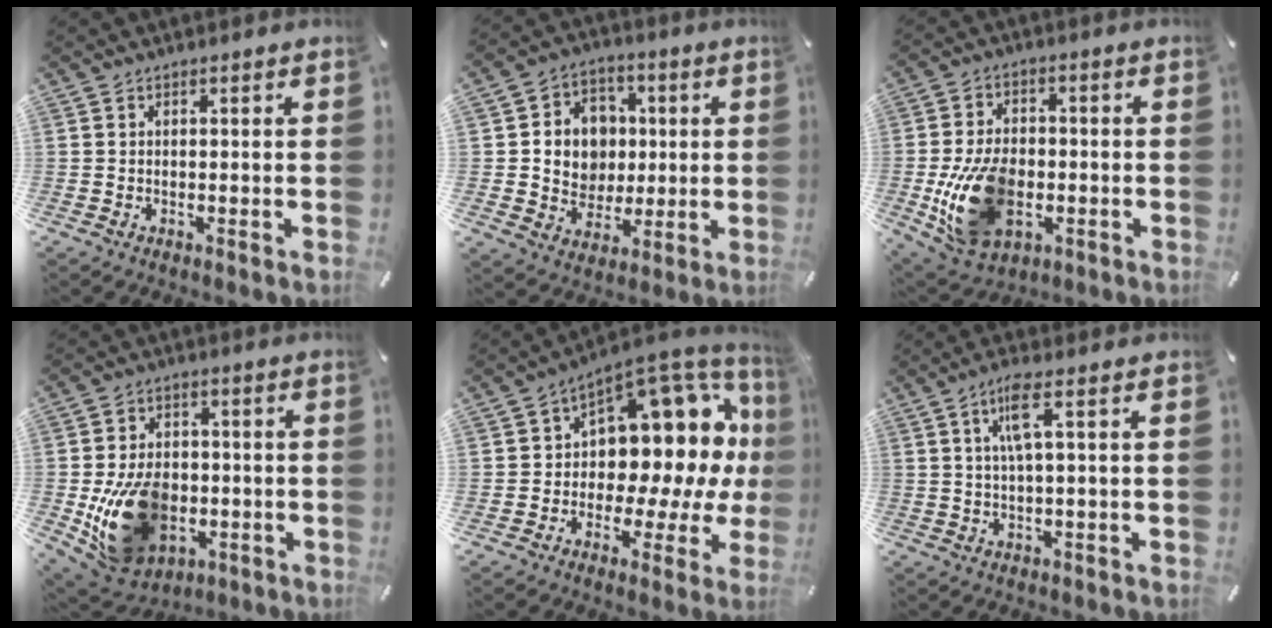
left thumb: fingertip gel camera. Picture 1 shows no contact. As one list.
[{"total": 10.5, "force": [0.5, 10.0, 3.0], "torque": [-0.043, -0.004, 0.019]}, {"total": 16.7, "force": [-3.5, 11.2, 11.9], "torque": [-0.243, 0.001, -0.060]}, {"total": 17.5, "force": [-3.6, 13.1, 11.1], "torque": [-0.217, 0.008, -0.054]}, {"total": 12.9, "force": [5.5, 8.8, 7.5], "torque": [-0.083, -0.084, 0.091]}, {"total": 6.3, "force": [1.8, 1.0, 5.9], "torque": [-0.119, 0.003, 0.027]}]